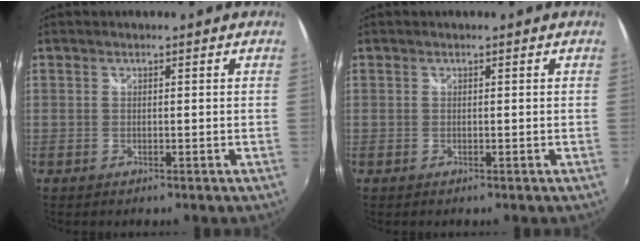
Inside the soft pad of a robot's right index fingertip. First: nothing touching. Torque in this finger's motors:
{"motor_torque": [0.00, 0.00, 0.00, 0.00]}